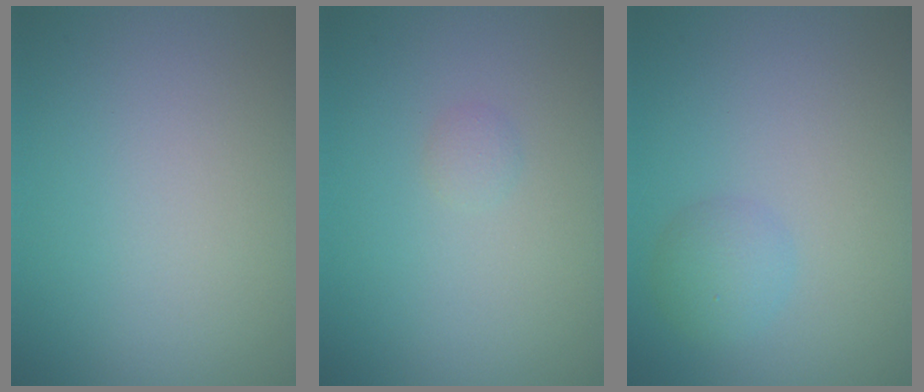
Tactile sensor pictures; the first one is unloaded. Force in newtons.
{"total": 0.6, "press": 0.6, "slide": 0.0}
{"total": 2.0, "press": 2.0, "slide": 0.1}